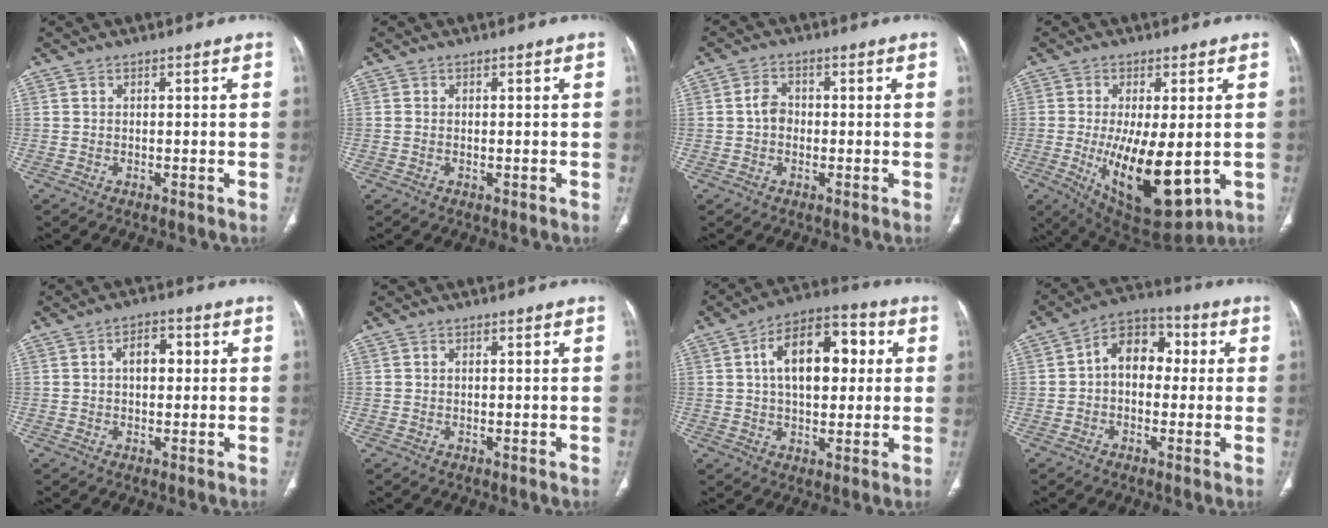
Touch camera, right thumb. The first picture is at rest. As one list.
[{"total": 0.0}, {"total": 3.4, "force": [-0.3, 2.7, 2.1], "torque": [-0.029, 0.011, -0.014]}, {"total": 16.4, "force": [-2.7, 6.6, 14.8], "torque": [-0.244, -0.029, -0.020]}, {"total": 4.9, "force": [0.7, 3.0, 3.8], "torque": [-0.046, 0.013, 0.006]}, {"total": 0.0}, {"total": 15.4, "force": [3.0, 8.7, 12.3], "torque": [-0.167, 0.023, 0.042]}, {"total": 10.3, "force": [0.8, 7.2, 7.3], "torque": [-0.081, 0.032, -0.001]}]